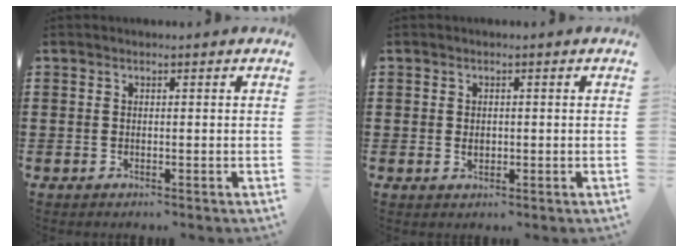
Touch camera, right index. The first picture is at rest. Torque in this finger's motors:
{"motor_torque": [1.10, 1.04, 0.14, 0.00]}